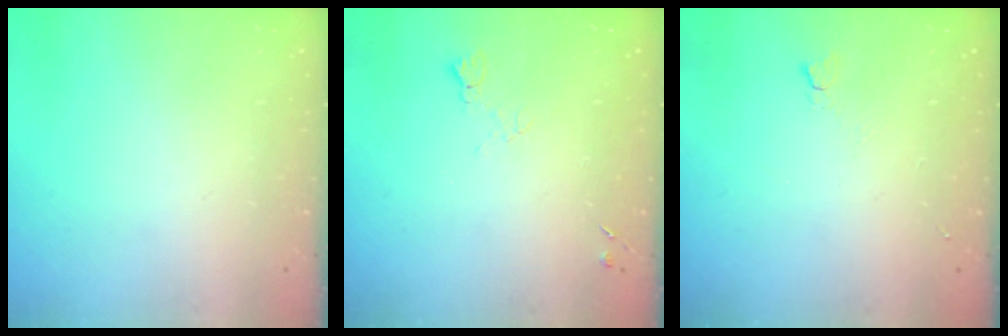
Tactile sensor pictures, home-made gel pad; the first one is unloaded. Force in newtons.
{"total": 5.4, "press": 5.3, "slide": 0.9}
{"total": 2.7, "press": 2.6, "slide": 0.5}